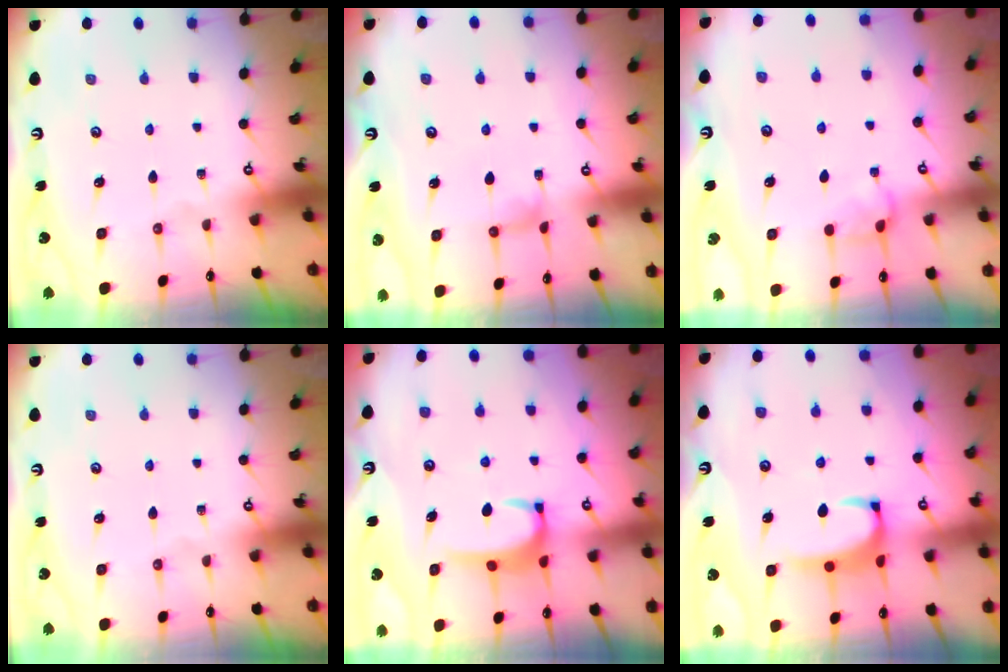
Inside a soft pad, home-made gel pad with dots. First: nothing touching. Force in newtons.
{"total": 2.2, "press": 2.2, "slide": 0.4}
{"total": 2.7, "press": 2.6, "slide": 0.6}
{"total": 0.0}
{"total": 3.5, "press": 3.4, "slide": 0.5}
{"total": 2.4, "press": 2.3, "slide": 0.7}